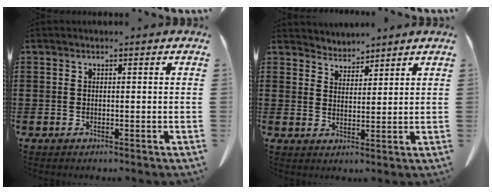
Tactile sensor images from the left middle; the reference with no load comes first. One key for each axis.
{"total": 3.3, "fx": 3.1, "fy": 0.5, "fz": -0.8, "tx": 0.003, "ty": -0.014, "tz": 0.058}